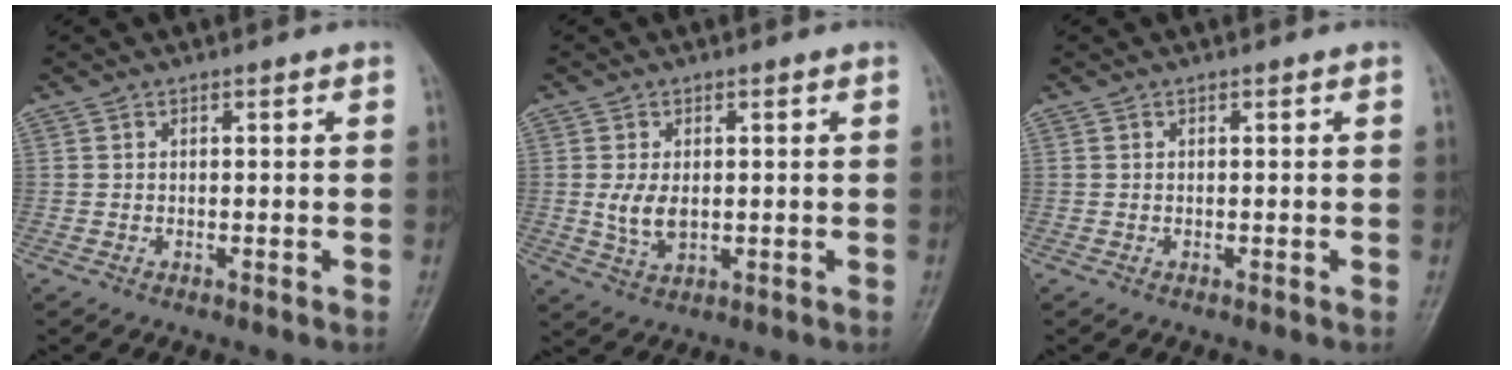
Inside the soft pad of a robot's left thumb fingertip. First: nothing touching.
{"total": 4.7, "force": [0.2, 2.9, 3.8], "torque": [-0.073, -0.008, 0.009]}
{"total": 0.0}